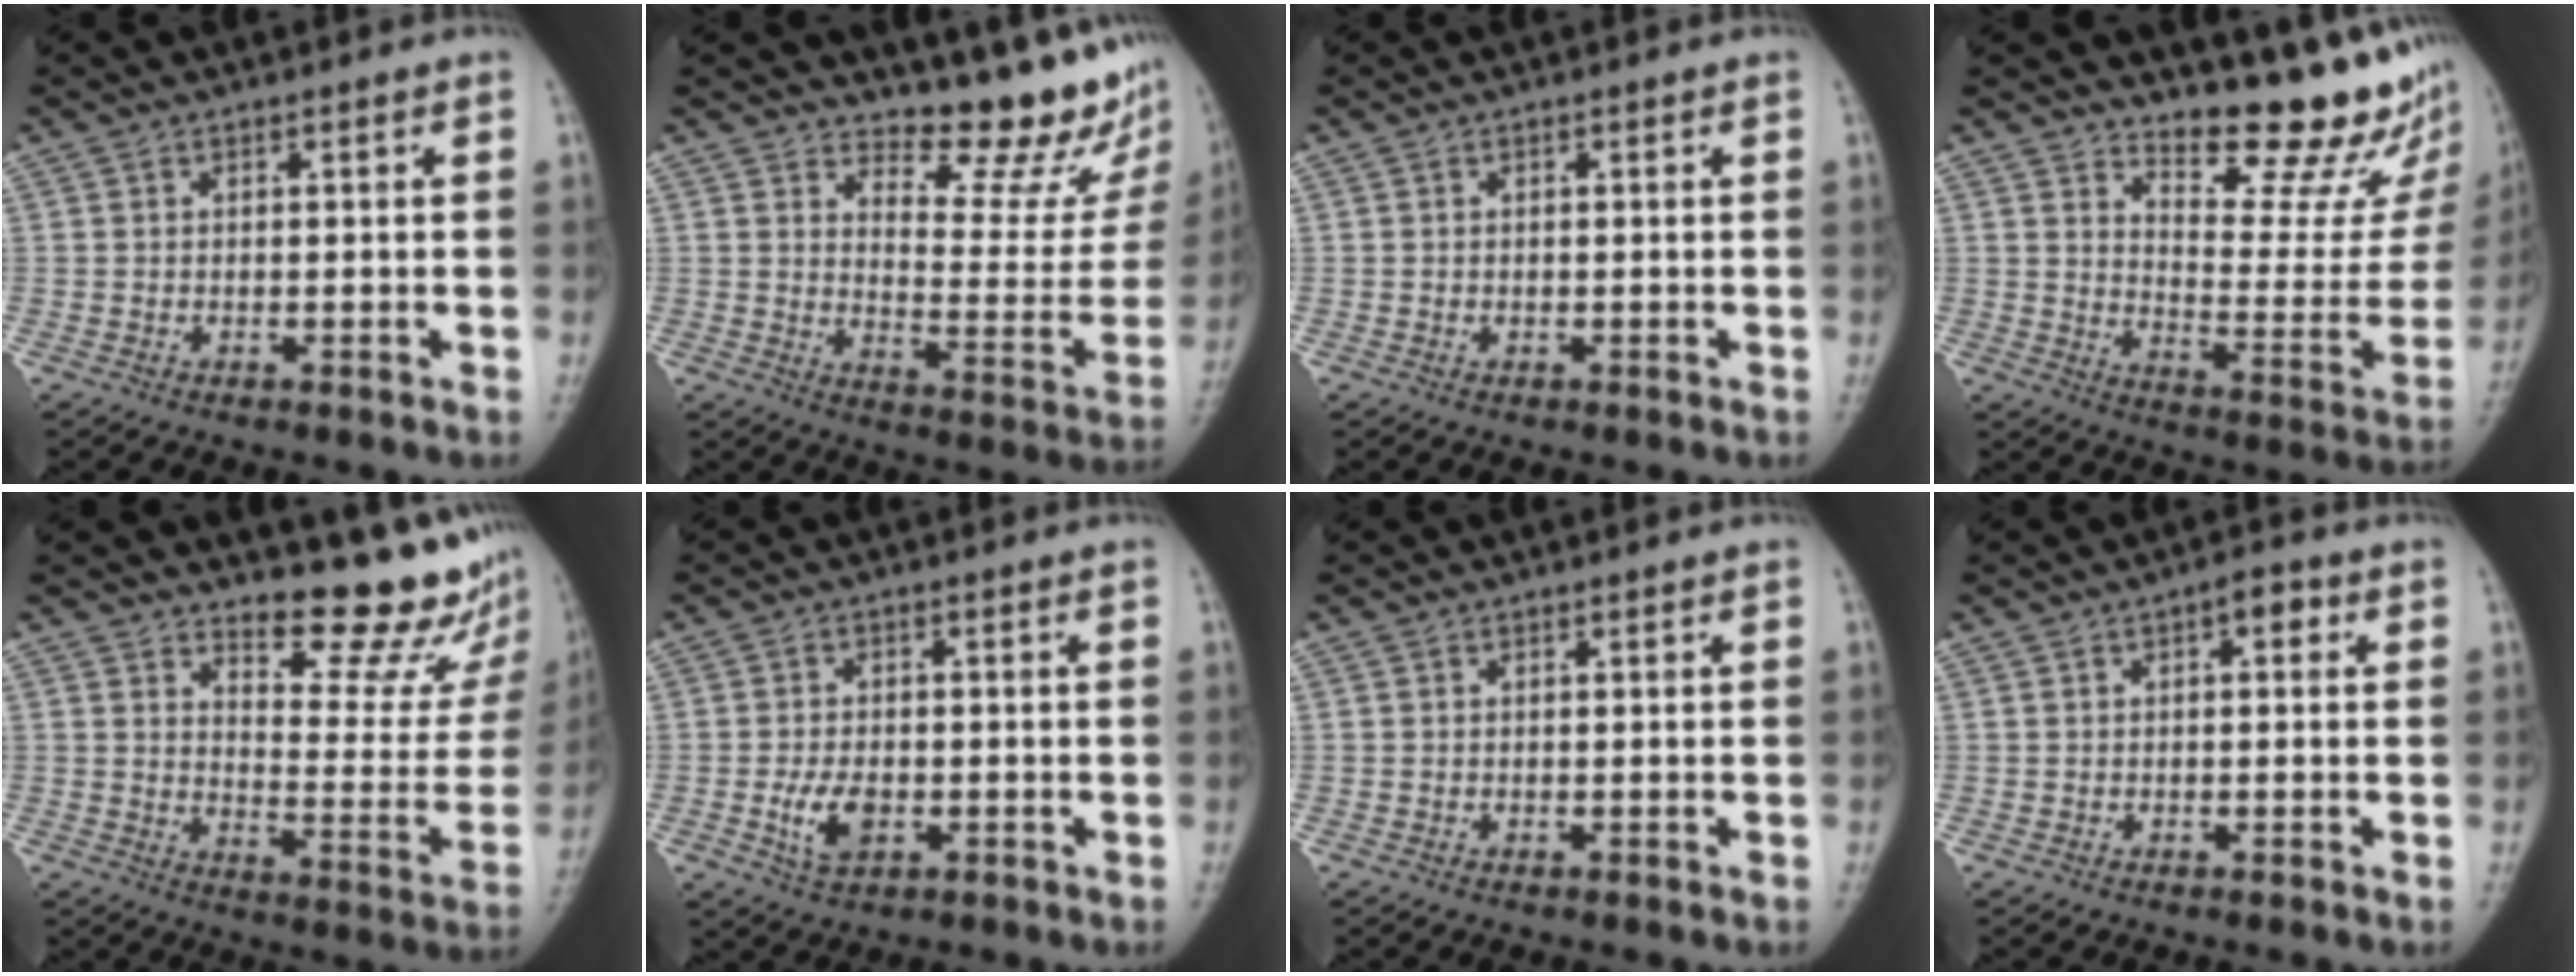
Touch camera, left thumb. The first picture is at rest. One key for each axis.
{"total": 15.3, "fx": 12.5, "fy": 5.0, "fz": 7.2, "tx": -0.048, "ty": -0.120, "tz": 0.157}
{"total": 0.0}
{"total": 17.7, "fx": 14.0, "fy": 5.3, "fz": 9.4, "tx": -0.080, "ty": -0.125, "tz": 0.190}
{"total": 15.8, "fx": 12.9, "fy": 4.8, "fz": 7.7, "tx": -0.055, "ty": -0.122, "tz": 0.166}
{"total": 5.4, "fx": -1.5, "fy": 3.1, "fz": 4.1, "tx": -0.077, "ty": 0.002, "tz": -0.024}
{"total": 0.0}
{"total": 2.9, "fx": 0.8, "fy": 1.4, "fz": 2.4, "tx": -0.020, "ty": 0.005, "tz": 0.003}